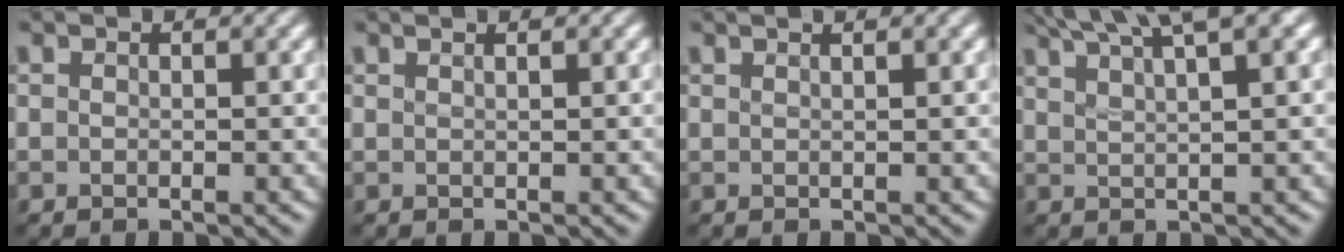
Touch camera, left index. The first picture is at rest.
{"total": 1.9, "force": [1.1, 0.8, 1.3], "torque": [0.001, -0.003, -0.005]}
{"total": 3.0, "force": [1.8, 1.2, 2.1], "torque": [-0.008, 0.008, -0.004]}
{"total": 9.0, "force": [6.6, 2.1, 5.8], "torque": [-0.067, 0.031, 0.064]}